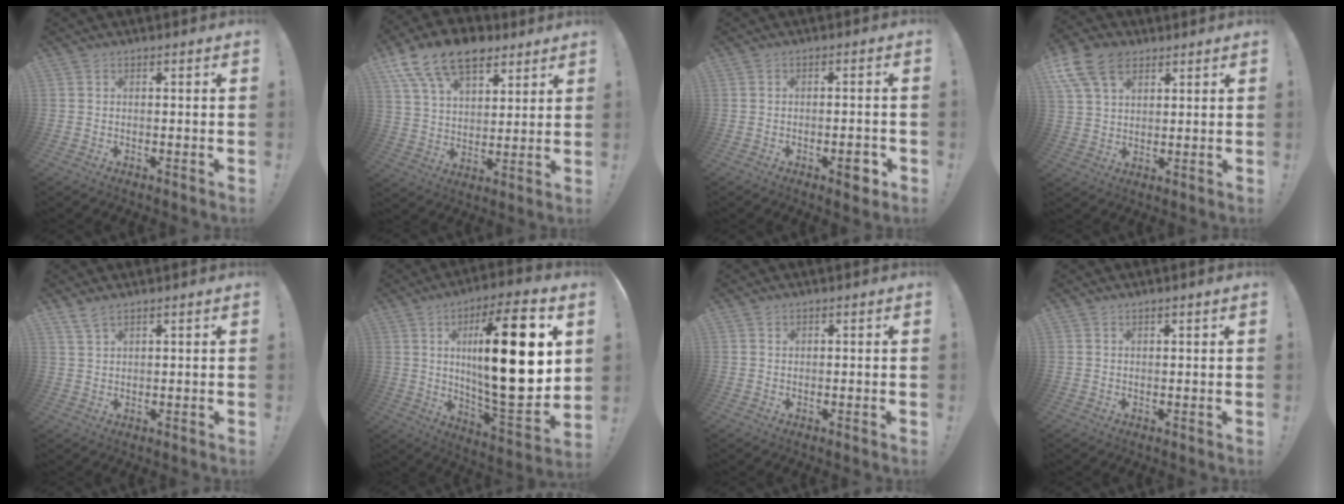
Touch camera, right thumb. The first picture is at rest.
{"total": 16.6, "force": [10.0, 9.7, 9.0], "torque": [-0.151, -0.055, 0.186]}
{"total": 4.4, "force": [-2.0, 1.2, 3.7], "torque": [-0.038, 0.001, -0.033]}
{"total": 12.8, "force": [6.6, 8.2, 7.2], "torque": [-0.131, -0.023, 0.130]}
{"total": 3.7, "force": [3.0, 0.9, 2.0], "torque": [-0.035, -0.014, 0.056]}
{"total": 26.7, "force": [5.3, 6.7, 25.3], "torque": [-0.413, -0.030, 0.073]}
{"total": 0.7, "force": [0.5, 0.5, 0.2], "torque": [0.002, -0.001, 0.007]}
{"total": 1.0, "force": [0.8, 0.0, 0.6], "torque": [-0.005, -0.002, 0.012]}